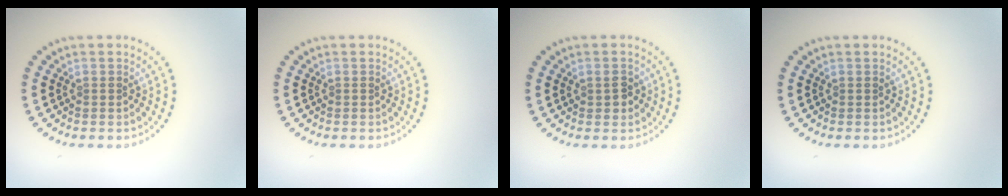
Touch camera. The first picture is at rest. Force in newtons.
{"total": 0.0}
{"total": 1.5, "press": 1.5, "slide": 0.2}
{"total": 0.0}